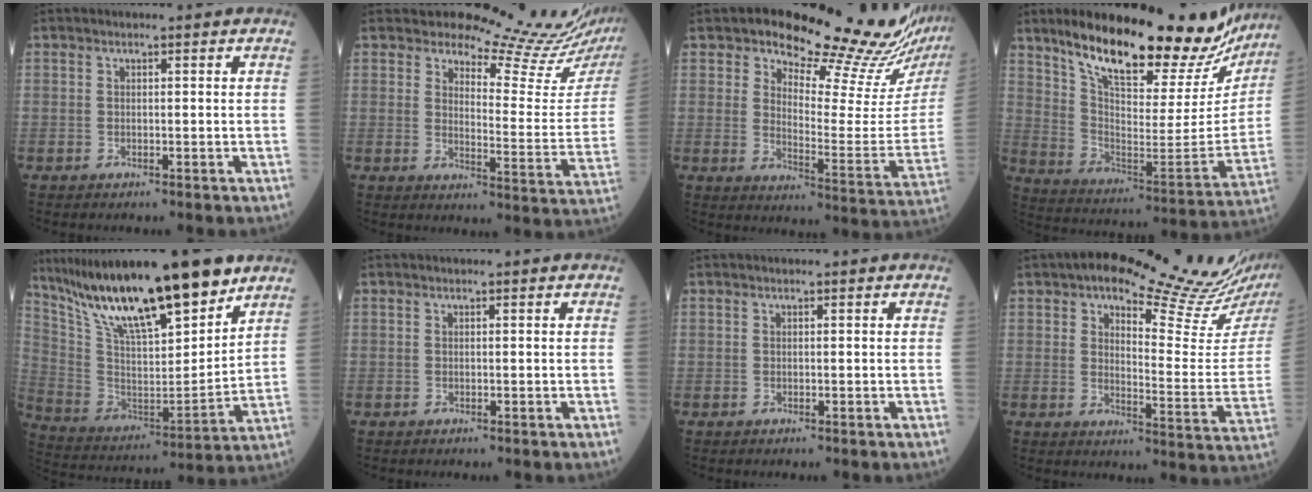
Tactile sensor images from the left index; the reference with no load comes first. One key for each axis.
{"total": 16.0, "fx": 15.7, "fy": 0.3, "fz": 3.2, "tx": -0.039, "ty": -0.113, "tz": 0.174}
{"total": 20.1, "fx": 18.0, "fy": 1.9, "fz": 8.8, "tx": -0.128, "ty": -0.097, "tz": 0.224}
{"total": 29.1, "fx": 24.2, "fy": 7.6, "fz": 14.4, "tx": -0.222, "ty": -0.044, "tz": 0.339}
{"total": 24.8, "fx": 18.1, "fy": 4.4, "fz": 16.3, "tx": -0.292, "ty": 0.001, "tz": 0.324}
{"total": 0.0}
{"total": 0.0}
{"total": 20.4, "fx": 17.7, "fy": 2.0, "fz": 9.9, "tx": -0.133, "ty": -0.056, "tz": 0.216}